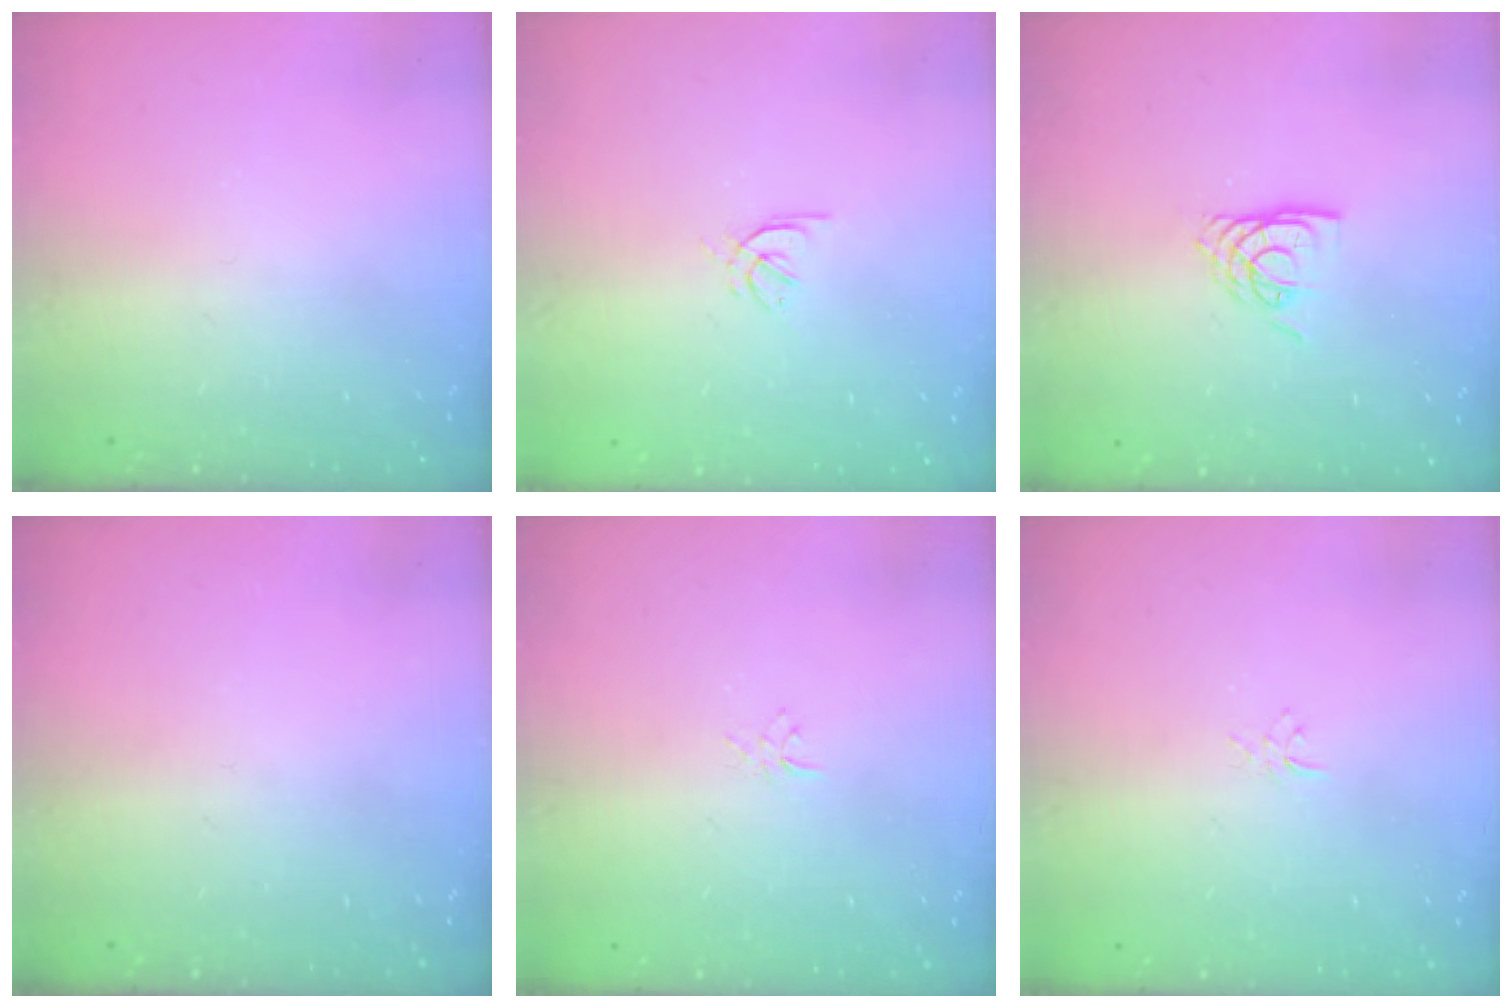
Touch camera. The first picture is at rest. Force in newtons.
{"total": 2.1, "press": 2.0, "slide": 0.6}
{"total": 7.4, "press": 7.3, "slide": 0.5}
{"total": 0.0}
{"total": 2.9, "press": 2.9, "slide": 0.3}
{"total": 2.9, "press": 2.9, "slide": 0.3}